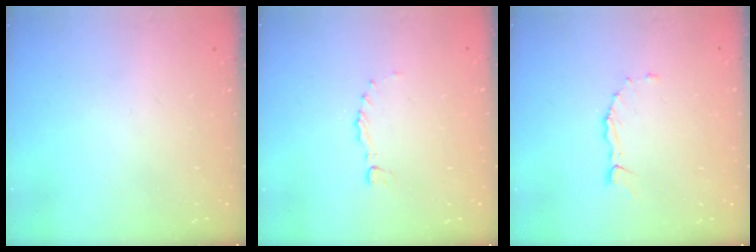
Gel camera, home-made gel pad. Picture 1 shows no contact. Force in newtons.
{"total": 0.0}
{"total": 2.2, "press": 2.2, "slide": 0.3}